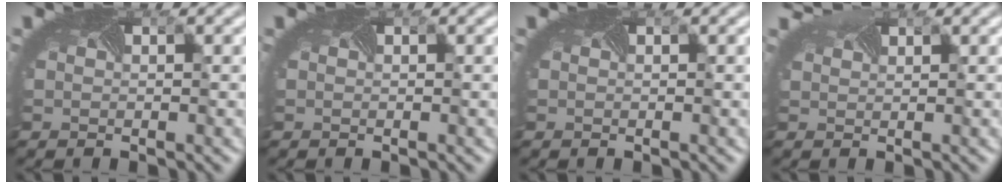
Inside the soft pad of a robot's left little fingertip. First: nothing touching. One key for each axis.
{"total": 0.0}
{"total": 0.0}
{"total": 1.8, "fx": 1.7, "fy": 0.3, "fz": 0.2, "tx": -0.014, "ty": 0.003, "tz": 0.019}